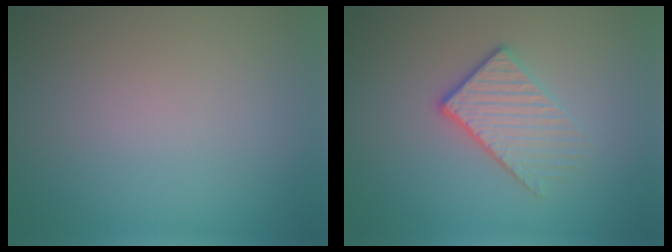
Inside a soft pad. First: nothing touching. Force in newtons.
{"total": 3.5, "press": 2.6, "slide": 2.3}